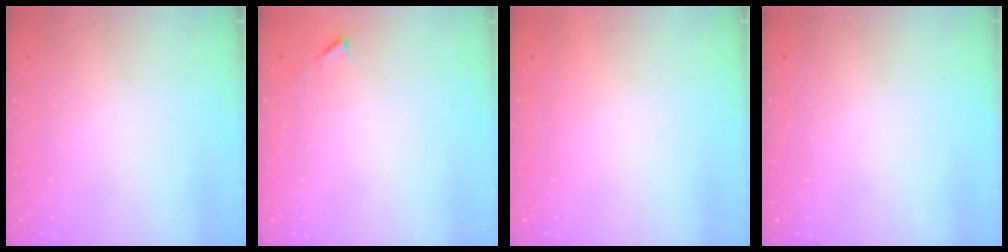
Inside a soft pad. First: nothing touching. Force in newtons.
{"total": 2.9, "press": 2.9, "slide": 0.4}
{"total": 1.5, "press": 1.5, "slide": 0.1}
{"total": 0.0}